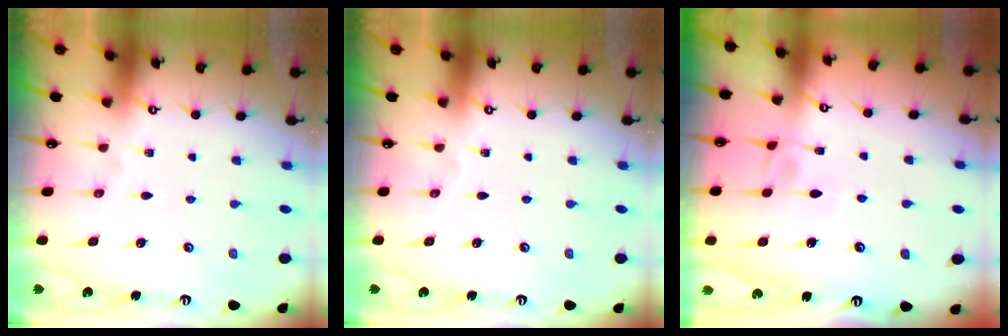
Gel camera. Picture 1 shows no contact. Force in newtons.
{"total": 0.0}
{"total": 3.9, "press": 3.9, "slide": 0.1}